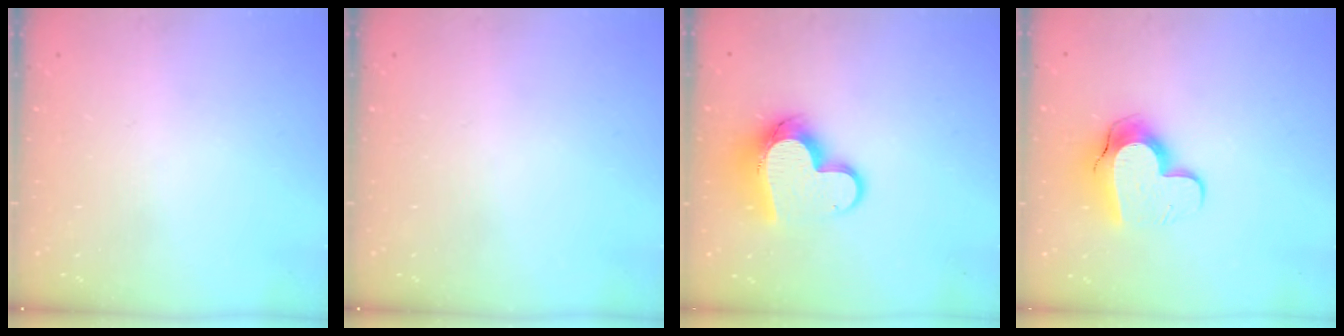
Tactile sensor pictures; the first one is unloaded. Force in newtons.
{"total": 0.0}
{"total": 13.8, "press": 13.7, "slide": 1.2}
{"total": 11.2, "press": 11.2, "slide": 1.0}